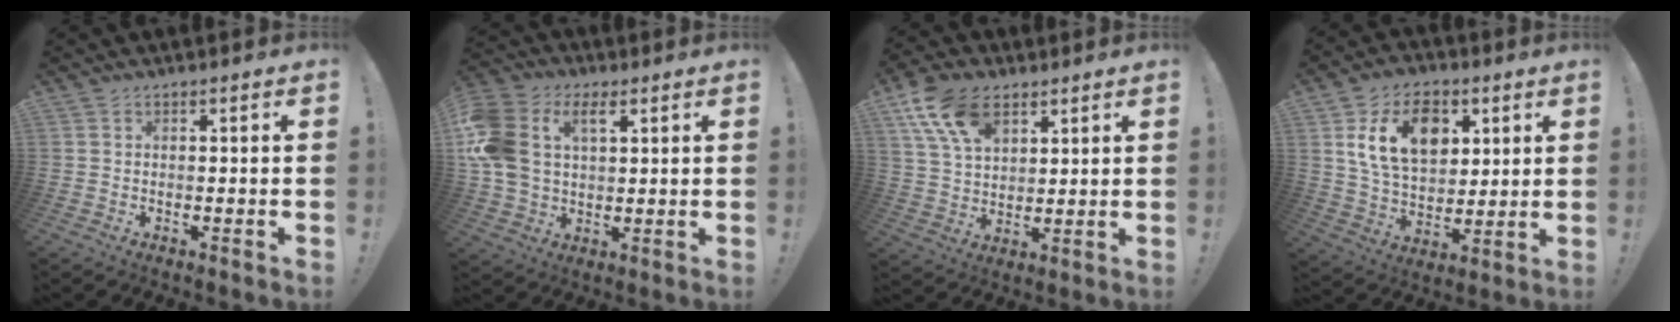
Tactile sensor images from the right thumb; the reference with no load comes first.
{"total": 14.5, "force": [5.0, 10.0, 9.2], "torque": [-0.203, -0.016, 0.095]}
{"total": 14.6, "force": [7.9, 8.9, 8.4], "torque": [-0.152, -0.018, 0.154]}
{"total": 17.3, "force": [6.5, 12.1, 10.6], "torque": [-0.158, -0.016, 0.123]}